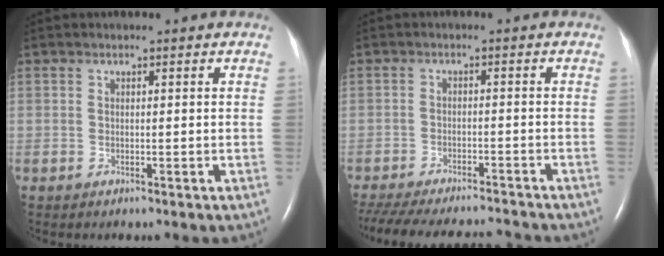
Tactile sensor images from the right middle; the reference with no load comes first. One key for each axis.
{"total": 17.9, "fx": -16.1, "fy": 3.9, "fz": 6.9, "tx": -0.187, "ty": -0.026, "tz": -0.227}